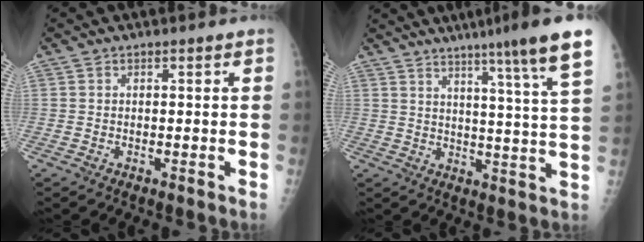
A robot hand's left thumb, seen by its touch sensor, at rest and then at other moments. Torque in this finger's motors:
{"motor_torque": [1.96, -1.30, 0.83, -0.76, 0.06]}